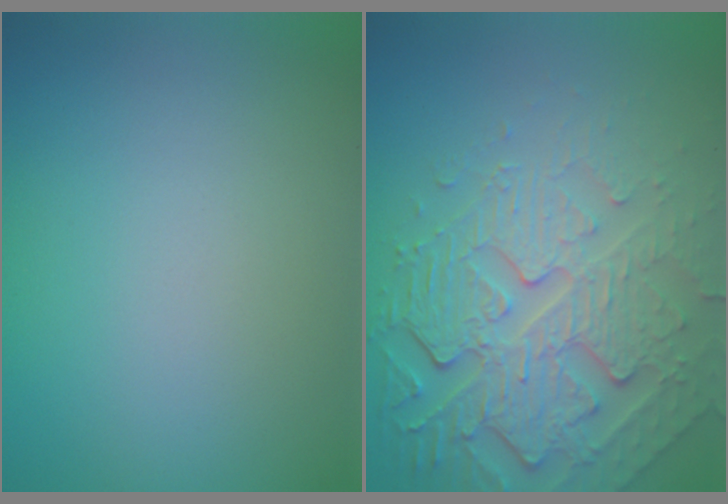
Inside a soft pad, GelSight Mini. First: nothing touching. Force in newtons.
{"total": 7.4, "press": 5.4, "slide": 5.1}